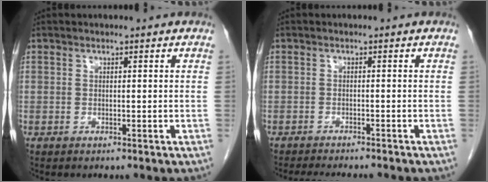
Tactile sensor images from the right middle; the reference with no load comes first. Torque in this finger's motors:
{"motor_torque": [0.10, -0.07, 0.01, 0.01]}